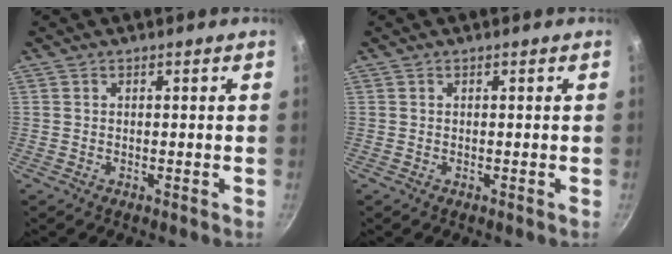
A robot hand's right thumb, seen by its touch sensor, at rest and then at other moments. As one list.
[{"total": 0.0}]